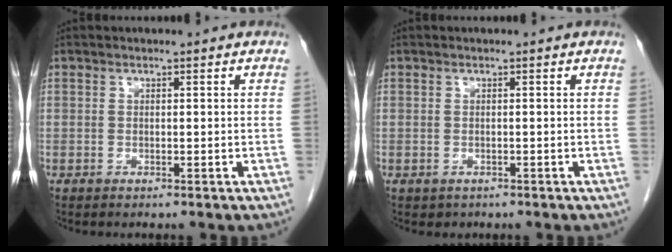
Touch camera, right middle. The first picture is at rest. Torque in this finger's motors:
{"motor_torque": [0.23, 0.05, -0.05, -0.01]}